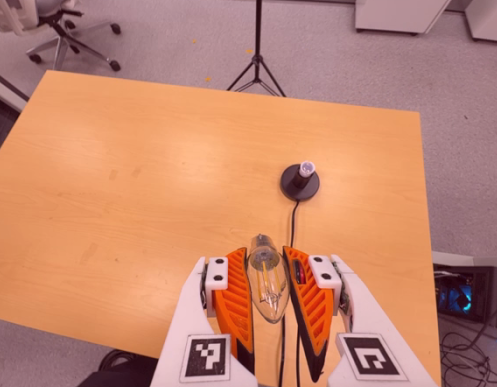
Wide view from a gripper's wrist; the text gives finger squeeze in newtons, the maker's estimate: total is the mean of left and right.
{"total": 20.0, "left": 21.4, "right": 18.7}